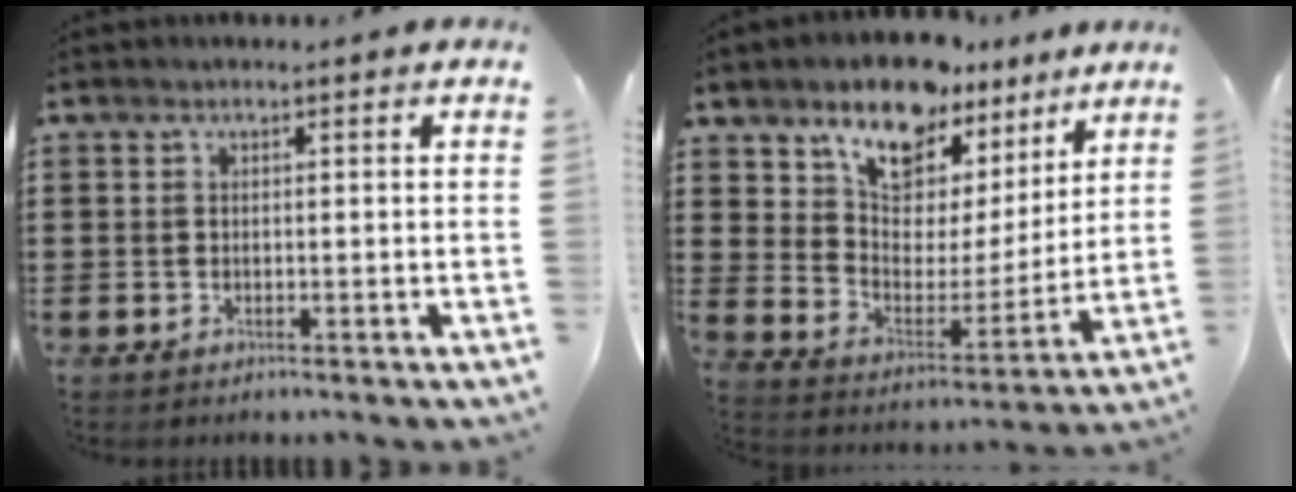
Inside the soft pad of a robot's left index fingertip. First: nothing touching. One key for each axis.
{"total": 10.7, "fx": 8.8, "fy": 5.1, "fz": 3.2, "tx": -0.084, "ty": -0.058, "tz": 0.159}